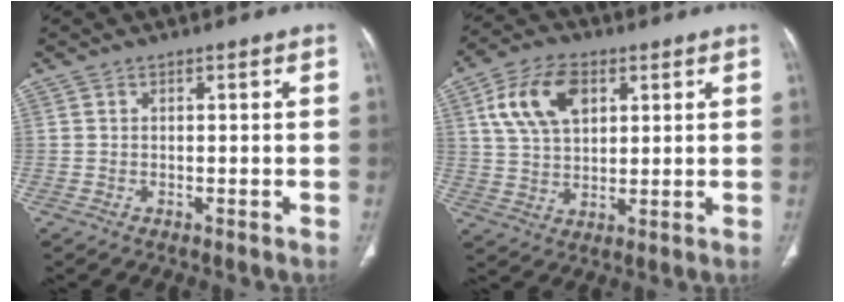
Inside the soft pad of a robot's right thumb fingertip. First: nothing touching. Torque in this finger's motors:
{"motor_torque": [-0.75, 1.13, 1.21, 0.37, 0.10]}